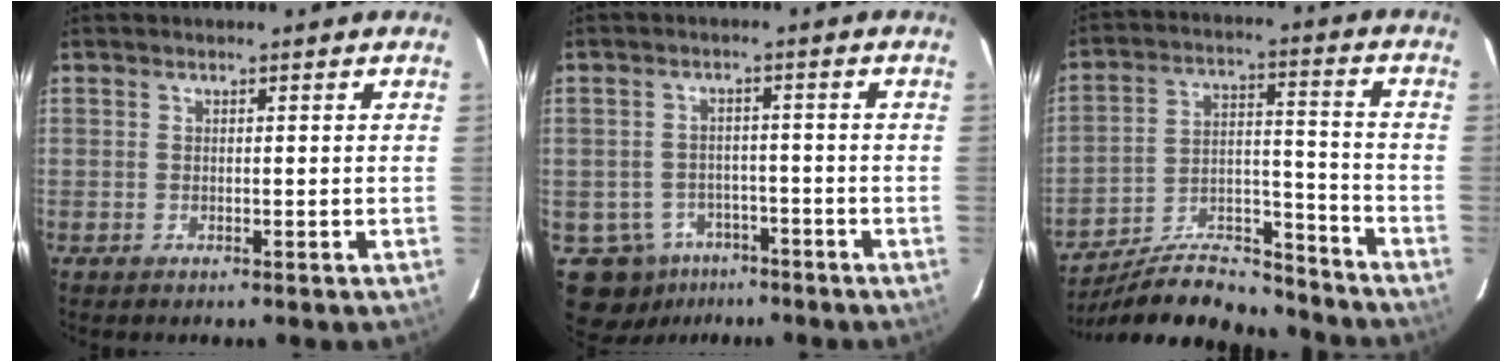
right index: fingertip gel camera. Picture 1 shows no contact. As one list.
[{"total": 8.6, "force": [-4.6, 7.1, 1.1], "torque": [-0.028, 0.013, -0.058]}, {"total": 15.0, "force": [-14.3, 2.7, 3.6], "torque": [-0.060, 0.038, -0.236]}]